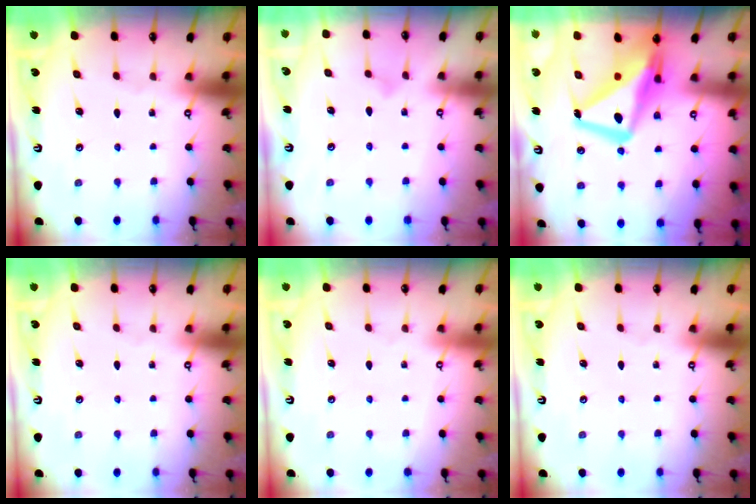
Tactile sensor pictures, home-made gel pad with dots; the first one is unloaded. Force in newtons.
{"total": 3.4, "press": 3.4, "slide": 0.2}
{"total": 16.9, "press": 16.9, "slide": 1.7}
{"total": 0.0}
{"total": 4.0, "press": 4.0, "slide": 0.1}
{"total": 0.0}